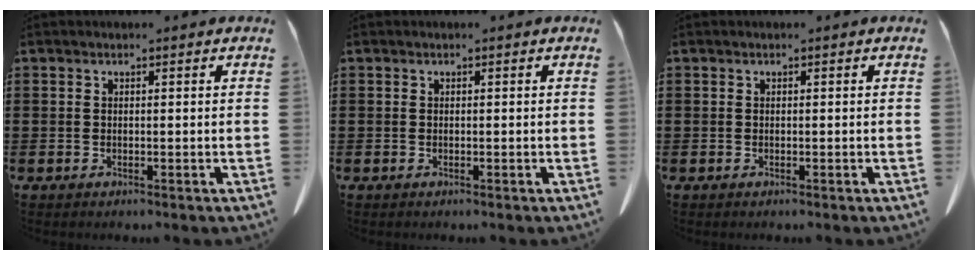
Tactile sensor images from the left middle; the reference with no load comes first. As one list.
[{"total": 0.0}, {"total": 0.0}]